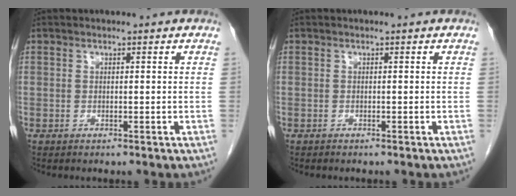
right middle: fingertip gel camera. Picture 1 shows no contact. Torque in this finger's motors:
{"motor_torque": [-0.36, -0.25, -0.07, 0.00]}